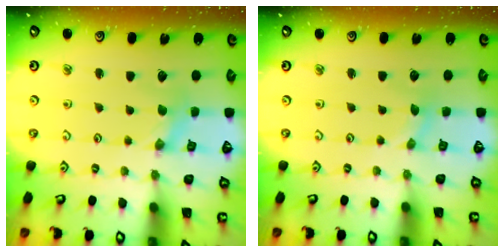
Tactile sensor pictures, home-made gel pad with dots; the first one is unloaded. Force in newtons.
{"total": 0.0}